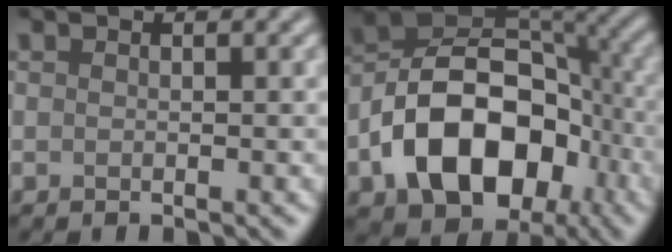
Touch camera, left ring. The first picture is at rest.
{"total": 12.4, "force": [-4.3, 8.4, 8.0], "torque": [-0.133, 0.002, -0.083]}